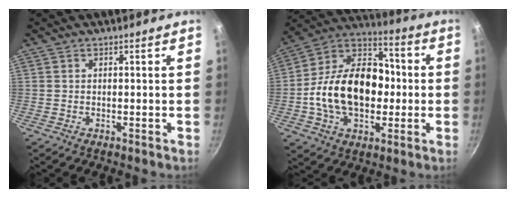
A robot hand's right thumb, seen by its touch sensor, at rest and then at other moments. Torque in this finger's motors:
{"motor_torque": [2.55, 2.46, 1.41, -0.84, 0.22]}